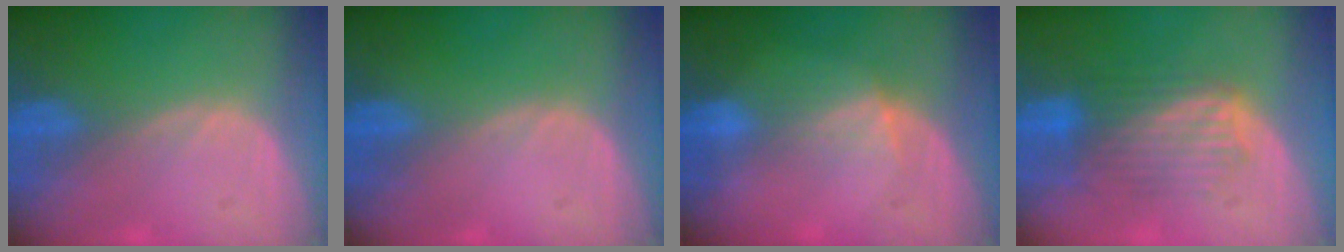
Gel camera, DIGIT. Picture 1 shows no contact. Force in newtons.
{"total": 0.0}
{"total": 3.0, "press": 2.8, "slide": 1.1}
{"total": 6.3, "press": 6.3, "slide": 0.6}